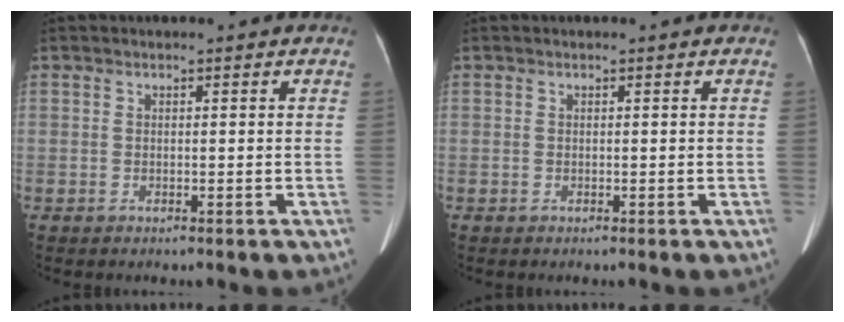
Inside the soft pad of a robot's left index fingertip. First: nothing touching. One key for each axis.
{"total": 0.0}